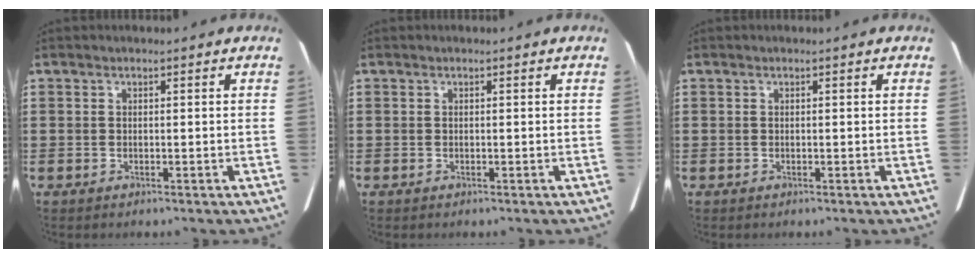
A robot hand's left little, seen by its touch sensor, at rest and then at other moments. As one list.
[{"total": 0.0}, {"total": 0.0}]